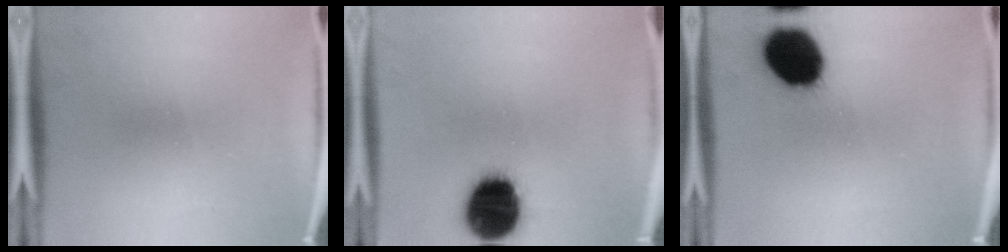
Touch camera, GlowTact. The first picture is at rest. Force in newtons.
{"total": 19.3}
{"total": 17.9}